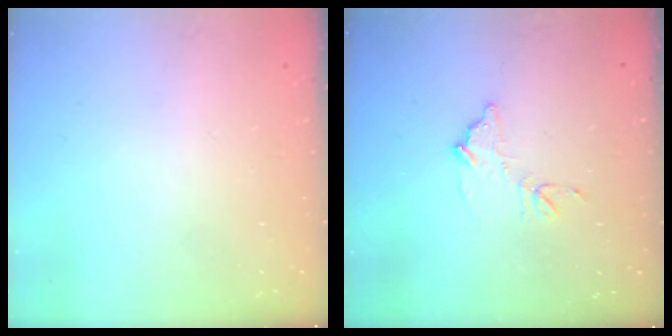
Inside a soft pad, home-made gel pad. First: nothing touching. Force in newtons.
{"total": 9.4, "press": 9.4, "slide": 0.5}